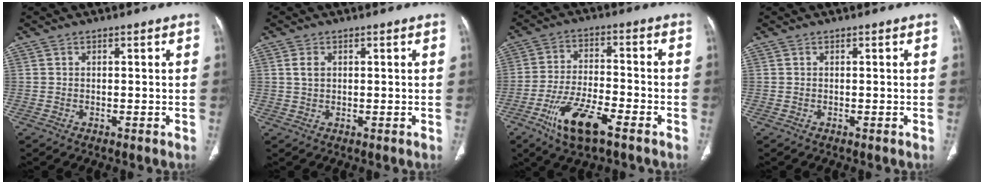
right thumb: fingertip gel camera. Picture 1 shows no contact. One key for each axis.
{"total": 2.1, "fx": 0.6, "fy": 1.4, "fz": 1.4, "tx": -0.025, "ty": 0.001, "tz": 0.014}
{"total": 11.8, "fx": -6.6, "fy": 3.9, "fz": 9.0, "tx": -0.179, "ty": 0.021, "tz": -0.117}
{"total": 0.0}